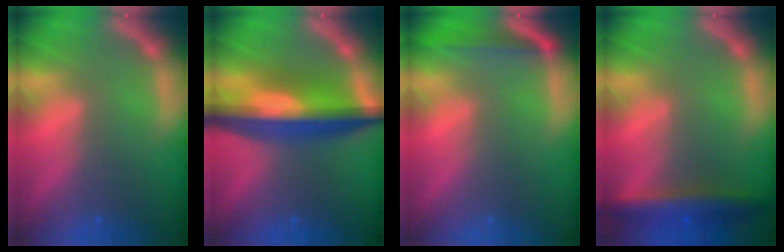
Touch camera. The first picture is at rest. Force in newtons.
{"total": 9.6}
{"total": 3.0}
{"total": 5.0}